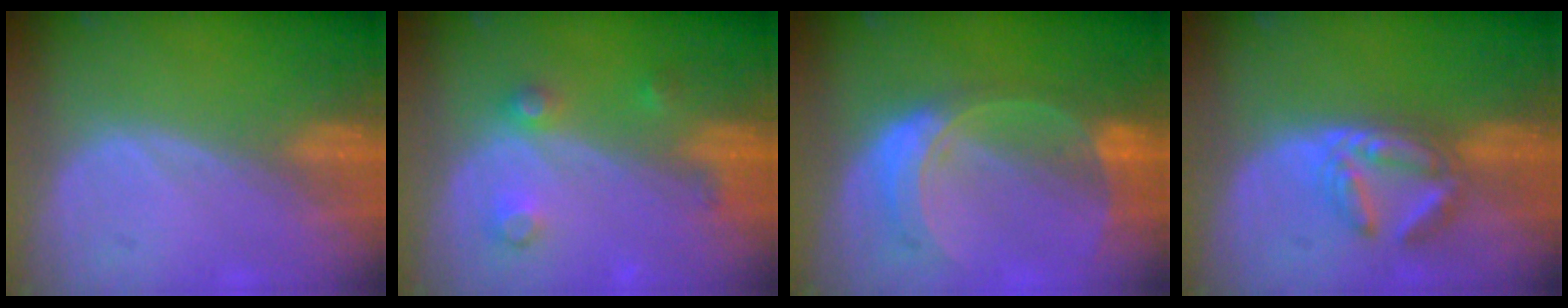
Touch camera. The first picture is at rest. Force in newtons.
{"total": 4.1, "press": 3.6, "slide": 2.0}
{"total": 7.7, "press": 6.7, "slide": 3.8}
{"total": 6.2, "press": 5.7, "slide": 2.5}